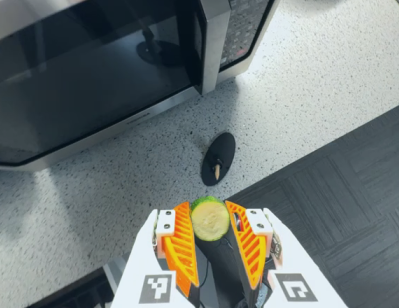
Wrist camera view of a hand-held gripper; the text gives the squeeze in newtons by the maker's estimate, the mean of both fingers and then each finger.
{"total": 8.5, "left": 8.1, "right": 8.9}